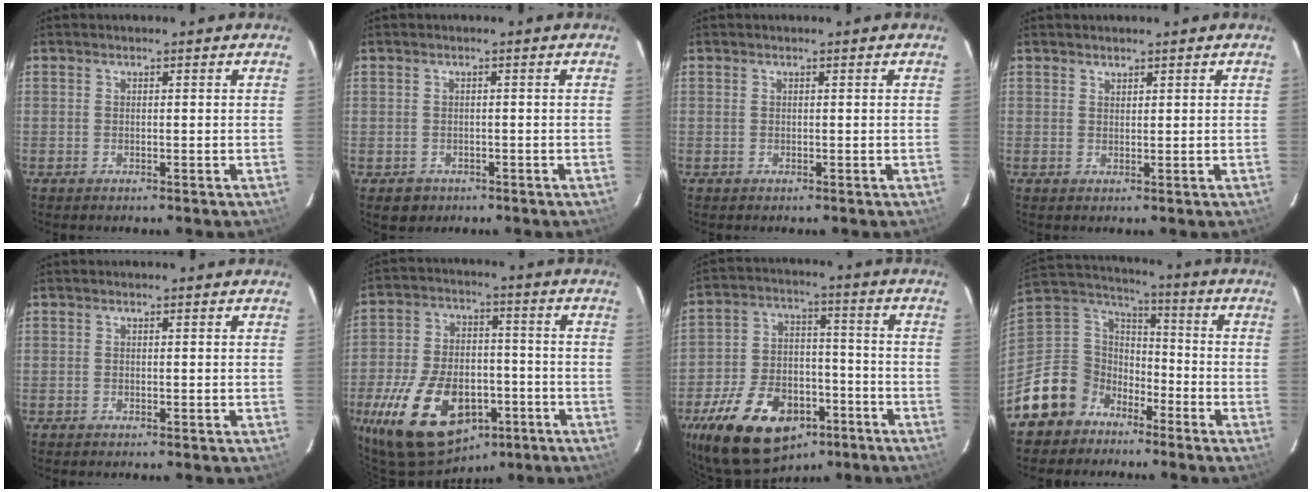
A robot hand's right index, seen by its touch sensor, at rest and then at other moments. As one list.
[{"total": 3.1, "force": [-1.1, 2.8, 0.6], "torque": [-0.012, 0.001, -0.011]}, {"total": 0.0}, {"total": 0.9, "force": [0.8, 0.4, 0.1], "torque": [-0.002, 0.001, 0.016]}, {"total": 0.0}, {"total": 21.1, "force": [-10.0, 12.5, 13.7], "torque": [-0.287, -0.003, -0.150]}, {"total": 21.1, "force": [-12.1, 12.8, 11.6], "torque": [-0.248, 0.011, -0.182]}, {"total": 12.7, "force": [-8.5, 9.3, 1.6], "torque": [-0.058, 0.050, -0.157]}]